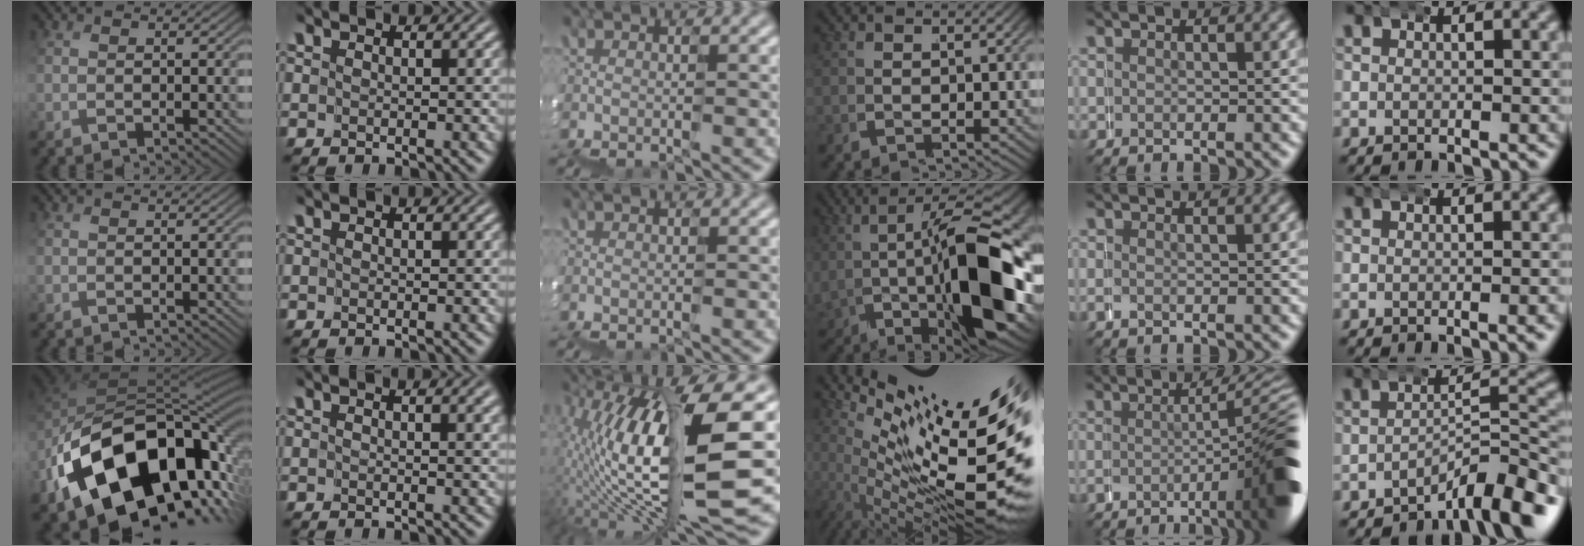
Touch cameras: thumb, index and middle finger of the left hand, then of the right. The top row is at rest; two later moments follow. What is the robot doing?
{"motion": "wrap", "object": "duck tape"}